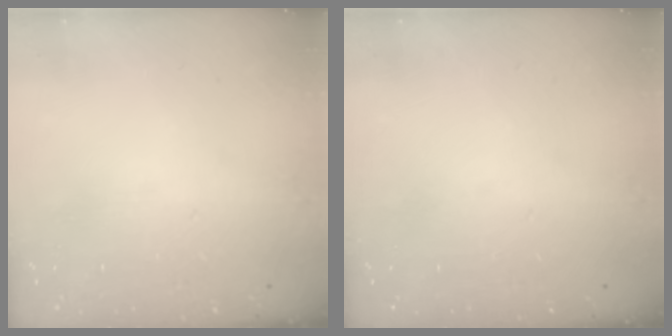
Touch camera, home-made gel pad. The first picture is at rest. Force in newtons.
{"total": 0.0}